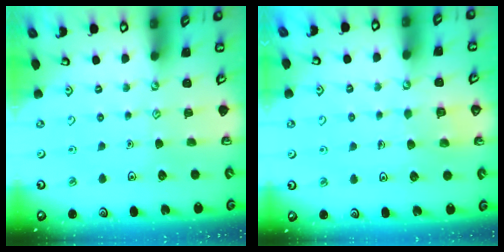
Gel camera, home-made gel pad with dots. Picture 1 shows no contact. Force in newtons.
{"total": 2.9, "press": 2.9, "slide": 0.2}